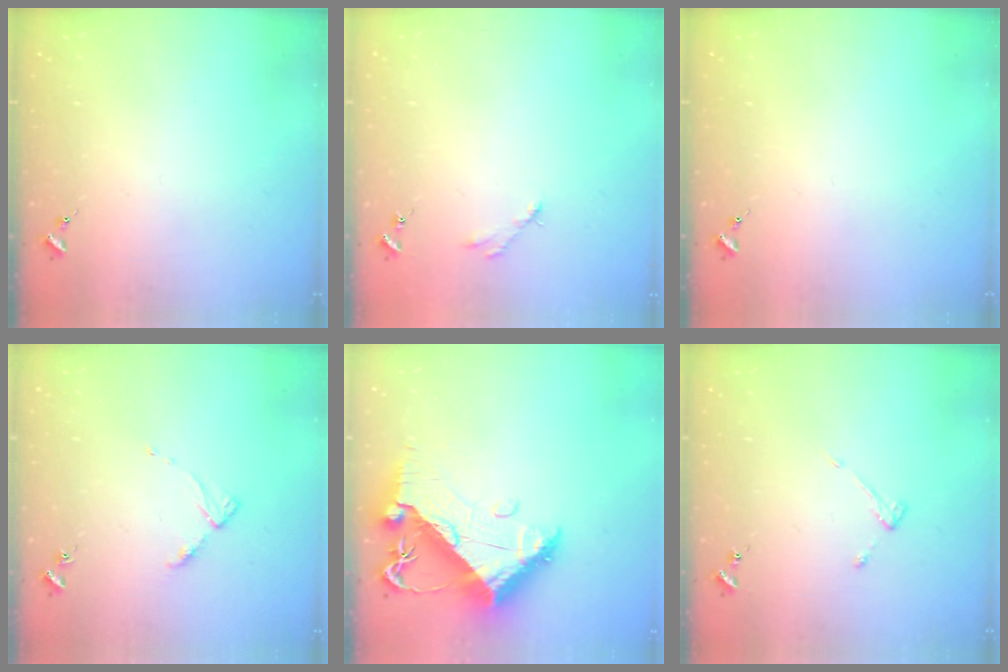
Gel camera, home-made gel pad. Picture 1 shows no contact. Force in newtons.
{"total": 2.5, "press": 2.5, "slide": 0.3}
{"total": 0.0}
{"total": 4.5, "press": 4.4, "slide": 0.6}
{"total": 13.2, "press": 13.1, "slide": 1.4}
{"total": 2.9, "press": 2.9, "slide": 0.5}